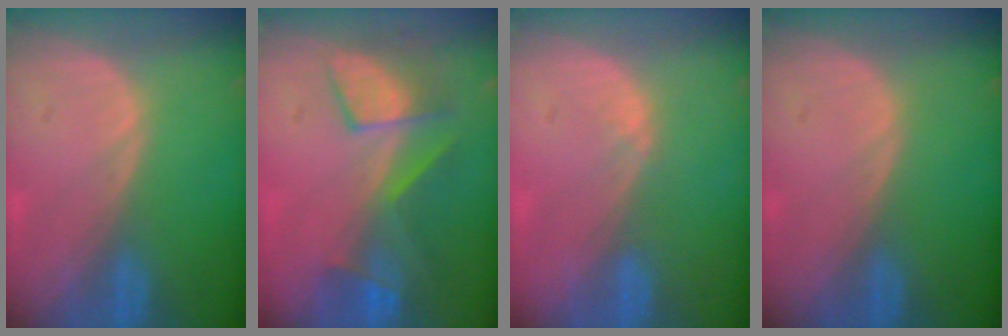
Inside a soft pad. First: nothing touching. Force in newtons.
{"total": 8.0, "press": 7.4, "slide": 2.9}
{"total": 1.0, "press": 0.8, "slide": 0.6}
{"total": 0.0}